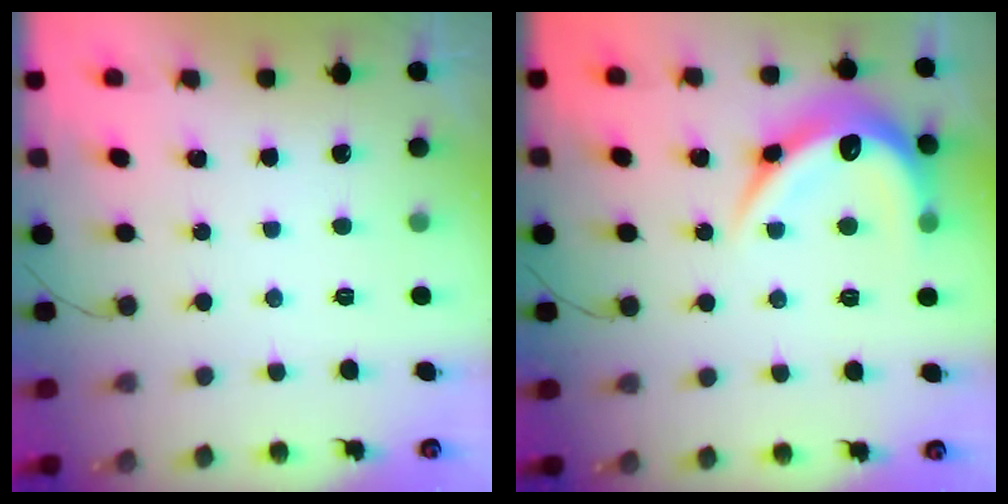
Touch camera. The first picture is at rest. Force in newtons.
{"total": 16.7, "press": 16.7, "slide": 0.3}